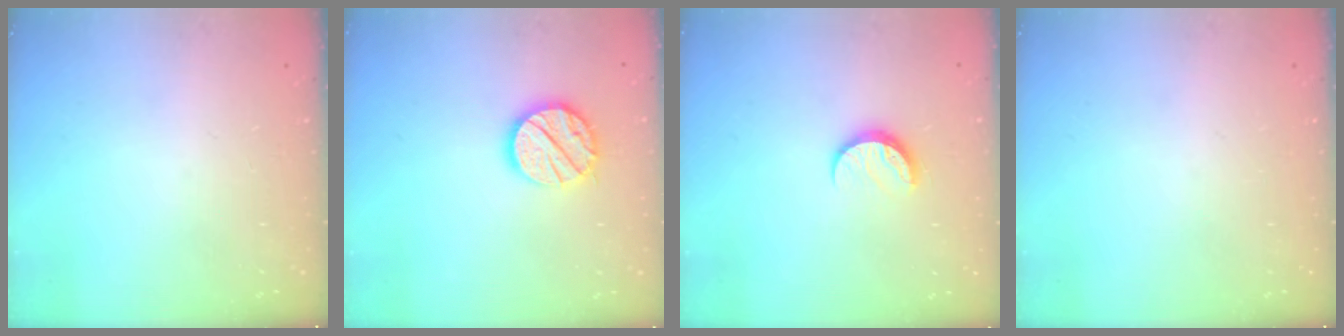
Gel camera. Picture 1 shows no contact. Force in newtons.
{"total": 14.1, "press": 14.1, "slide": 1.1}
{"total": 7.0, "press": 7.0, "slide": 0.6}
{"total": 0.0}